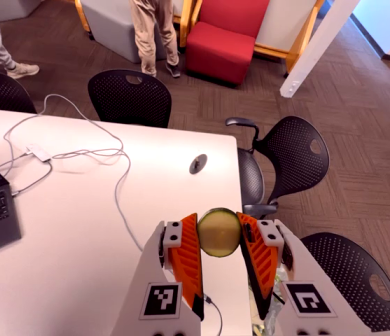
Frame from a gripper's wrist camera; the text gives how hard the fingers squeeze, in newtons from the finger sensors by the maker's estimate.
{"total": 12.2, "left": 12.6, "right": 11.8}